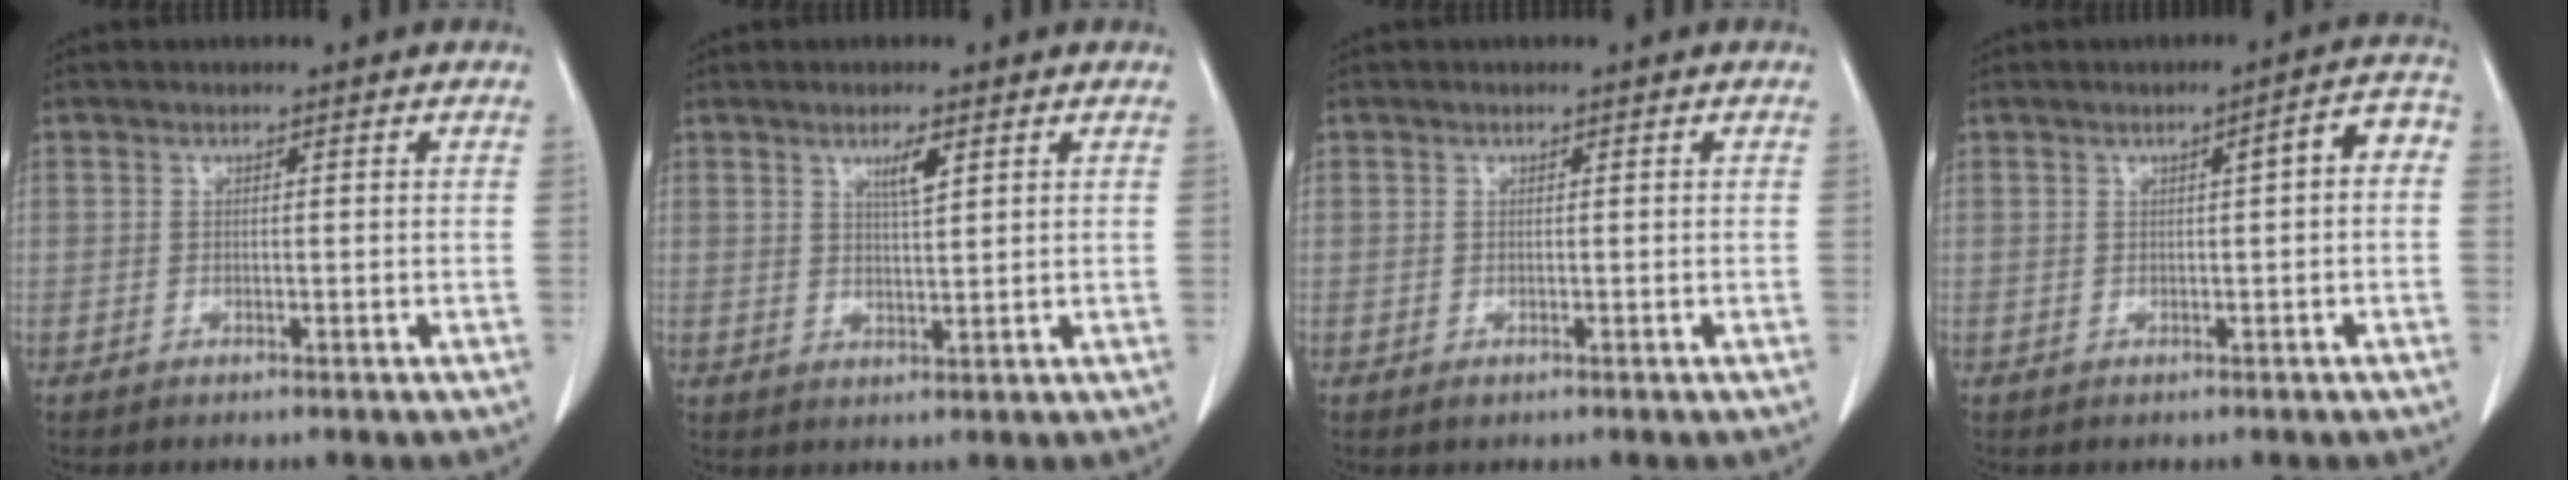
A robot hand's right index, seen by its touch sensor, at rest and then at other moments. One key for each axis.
{"total": 3.1, "fx": 1.7, "fy": 0.3, "fz": 2.6, "tx": -0.046, "ty": -0.003, "tz": 0.030}
{"total": 0.5, "fx": -0.1, "fy": 0.5, "fz": 0.2, "tx": 0.000, "ty": 0.002, "tz": -0.002}
{"total": 4.1, "fx": 0.2, "fy": 0.8, "fz": 4.0, "tx": -0.045, "ty": 0.018, "tz": -0.002}